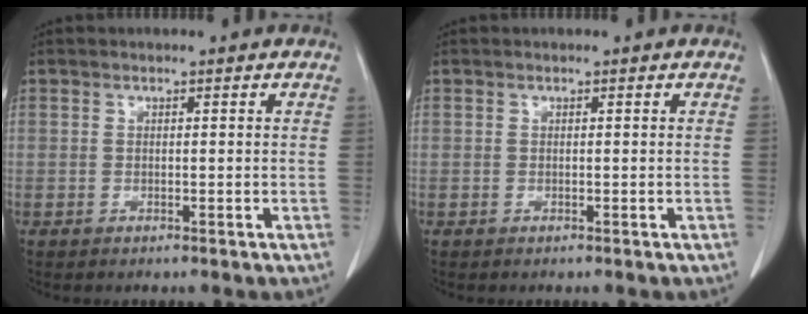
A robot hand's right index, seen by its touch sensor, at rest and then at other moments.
{"total": 0.0}